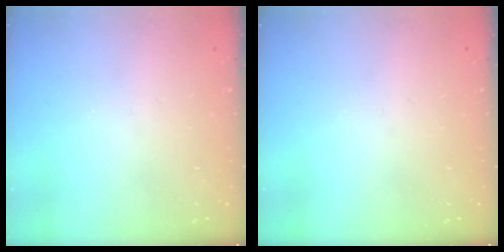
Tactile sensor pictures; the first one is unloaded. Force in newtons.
{"total": 0.0}